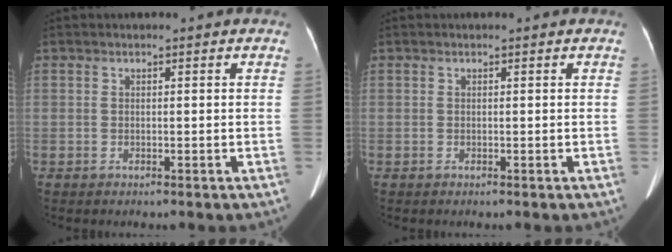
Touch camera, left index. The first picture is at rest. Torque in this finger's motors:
{"motor_torque": [0.03, 0.00, 0.00, 0.00]}